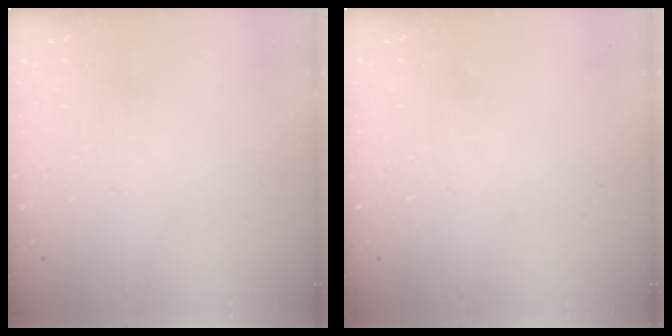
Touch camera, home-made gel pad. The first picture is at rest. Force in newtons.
{"total": 0.0}